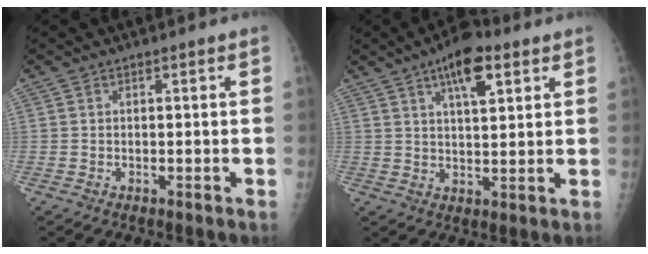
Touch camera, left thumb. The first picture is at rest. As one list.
[{"total": 9.1, "force": [4.7, 3.4, 7.0], "torque": [-0.097, -0.014, 0.074]}]